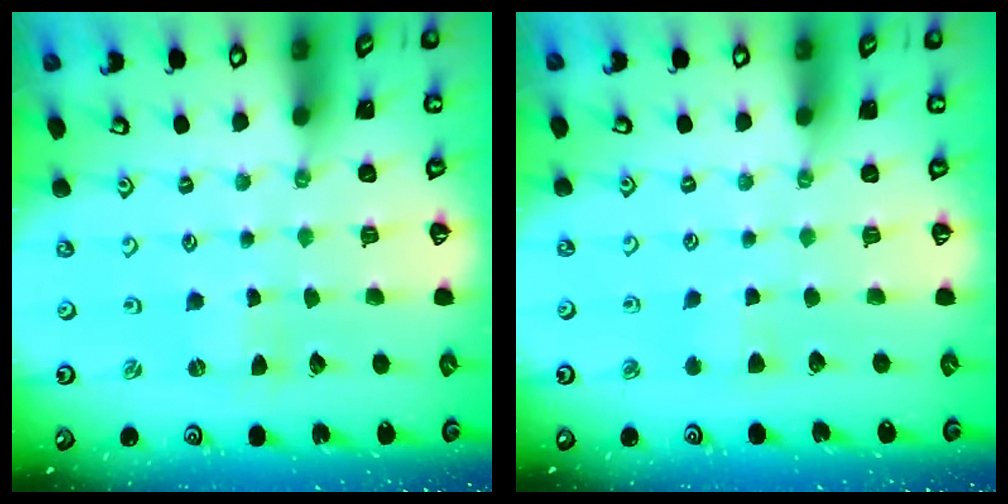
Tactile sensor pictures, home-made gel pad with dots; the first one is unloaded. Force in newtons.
{"total": 3.6, "press": 3.5, "slide": 0.5}